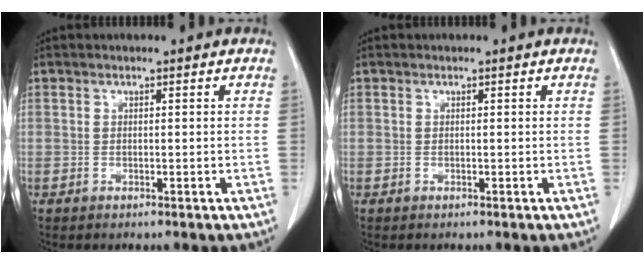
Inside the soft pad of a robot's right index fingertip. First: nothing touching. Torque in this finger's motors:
{"motor_torque": [0.00, 0.00, 0.00, 0.00]}